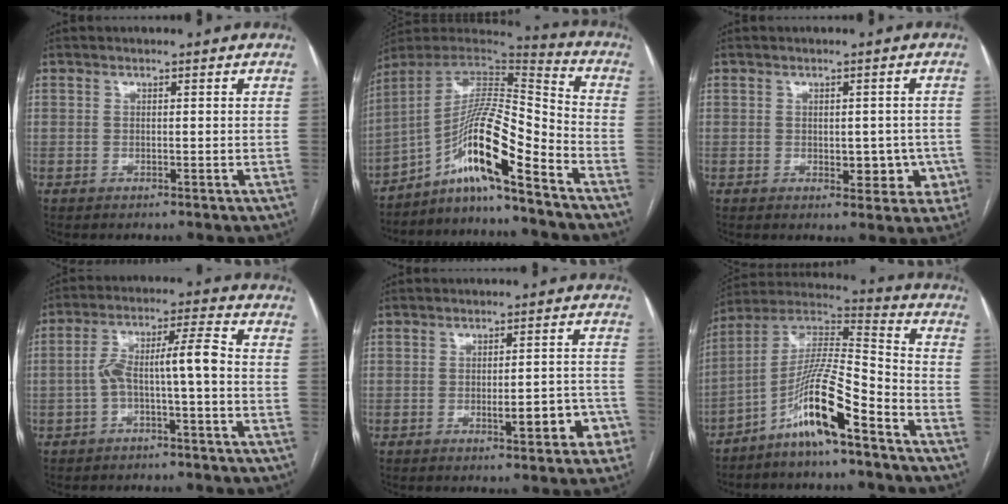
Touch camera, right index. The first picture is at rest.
{"total": 14.4, "force": [-8.7, 0.4, 11.5], "torque": [-0.208, 0.016, -0.154]}
{"total": 5.3, "force": [-1.0, 3.3, 4.1], "torque": [-0.032, 0.009, -0.005]}
{"total": 7.5, "force": [-1.6, 0.7, 7.3], "torque": [-0.134, 0.036, -0.026]}
{"total": 6.4, "force": [-2.7, 1.7, 5.6], "torque": [-0.066, 0.015, -0.029]}
{"total": 13.3, "force": [-8.0, 0.8, 10.5], "torque": [-0.206, 0.008, -0.154]}